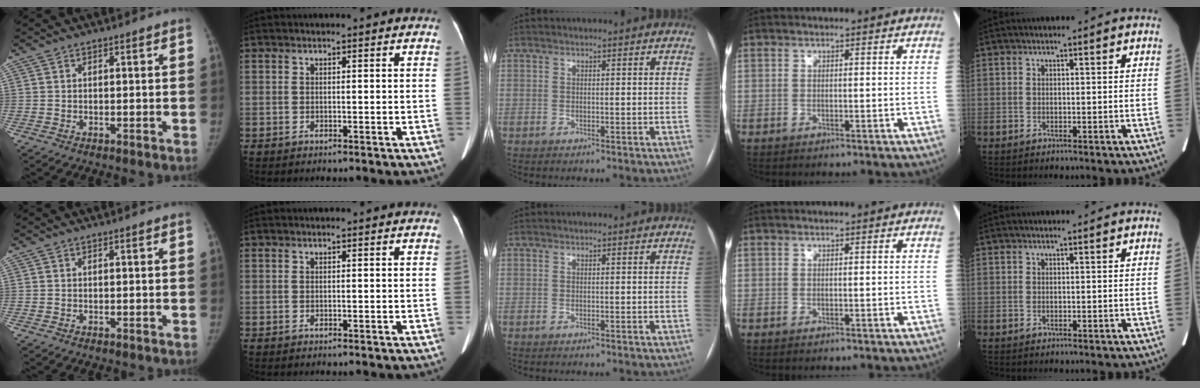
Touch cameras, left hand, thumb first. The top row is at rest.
{}